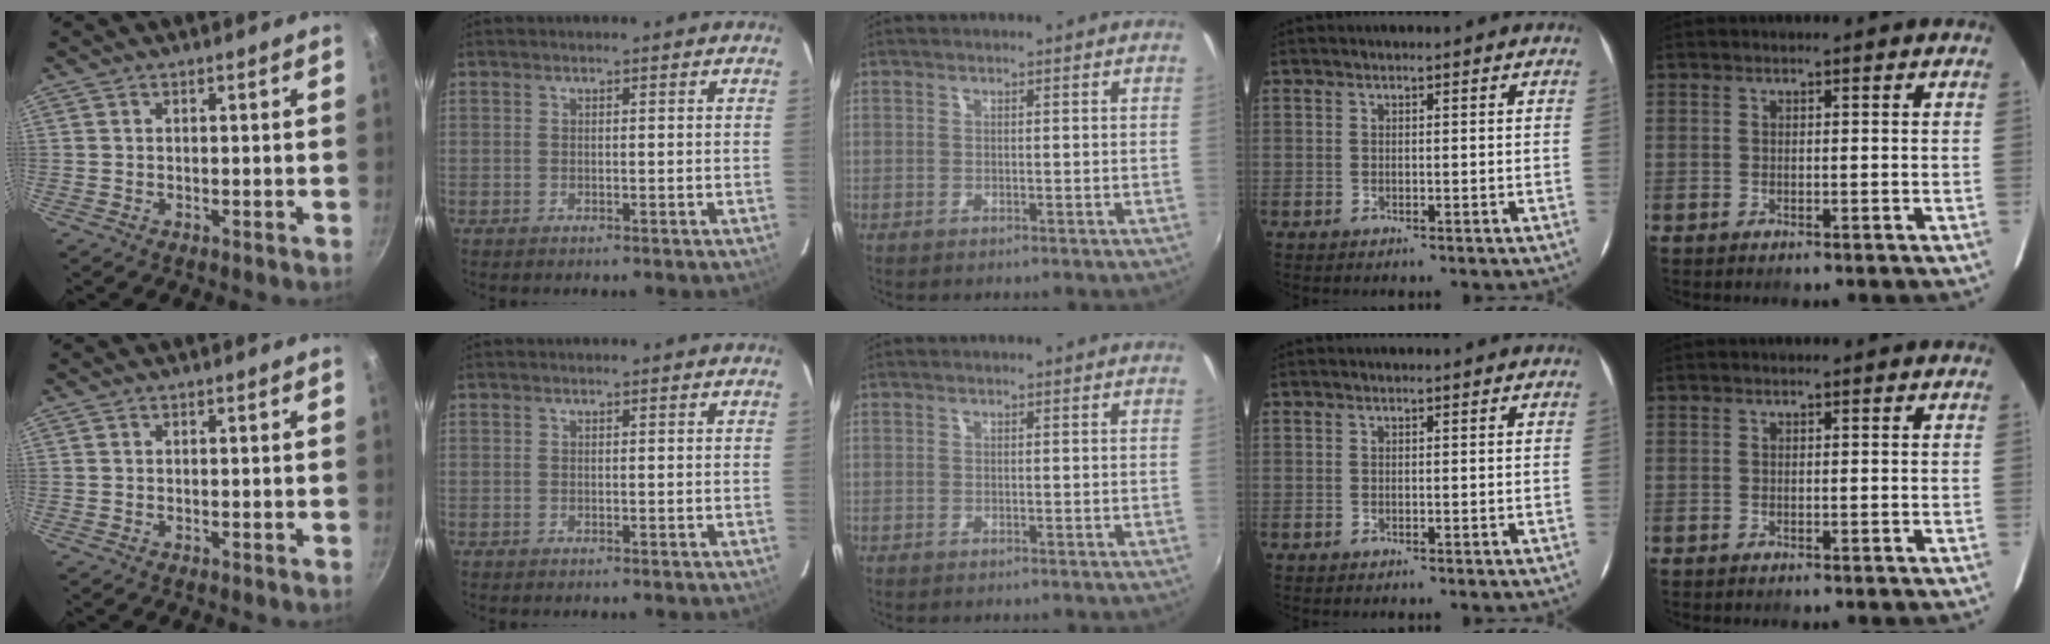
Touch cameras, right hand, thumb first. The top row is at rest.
{}